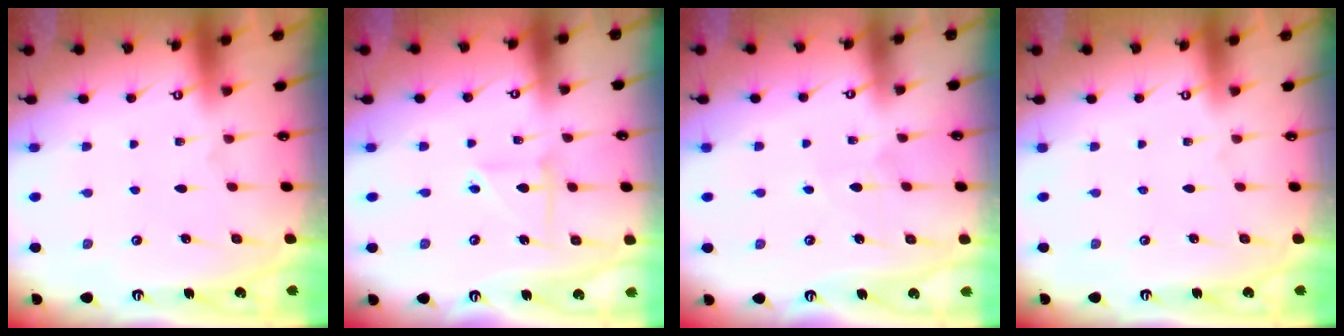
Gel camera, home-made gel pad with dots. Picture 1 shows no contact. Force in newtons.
{"total": 4.4, "press": 4.4, "slide": 0.7}
{"total": 3.8, "press": 3.8, "slide": 0.4}
{"total": 0.0}